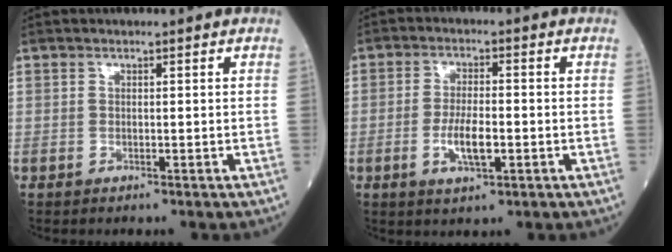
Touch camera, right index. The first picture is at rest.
{"total": 5.6, "force": [-1.5, 1.6, 5.2], "torque": [-0.102, -0.004, -0.026]}